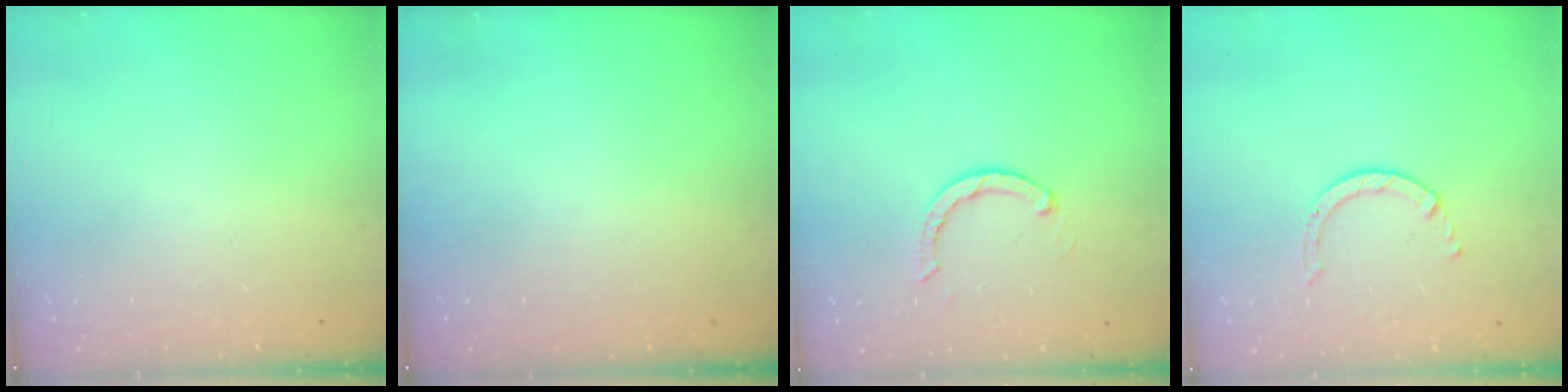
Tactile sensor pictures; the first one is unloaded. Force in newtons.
{"total": 0.0}
{"total": 2.9, "press": 2.8, "slide": 0.5}
{"total": 2.5, "press": 2.4, "slide": 0.3}